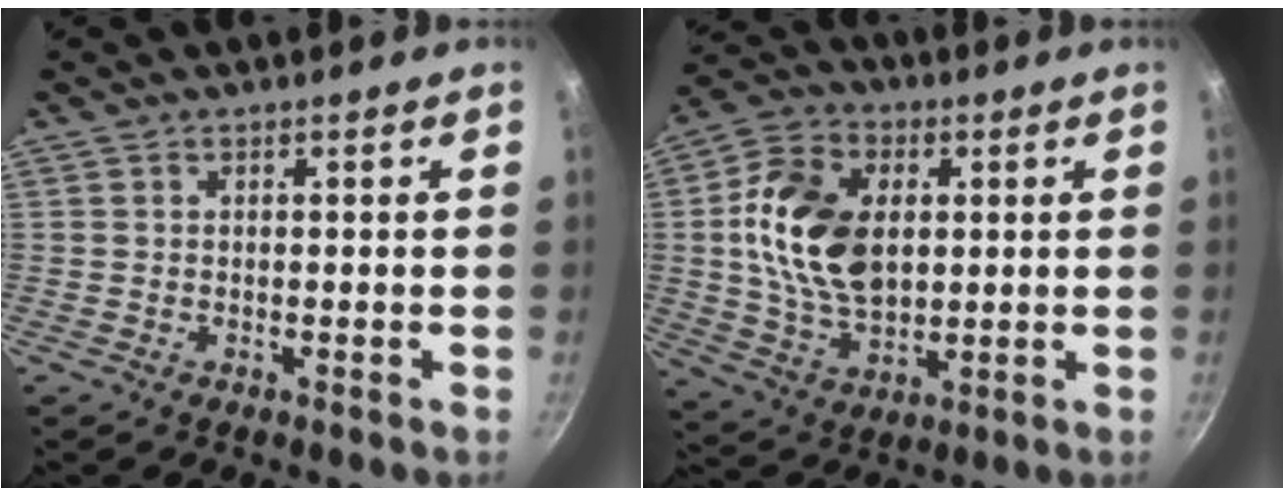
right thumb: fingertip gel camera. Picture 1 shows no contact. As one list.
[{"total": 16.6, "force": [2.1, 10.9, 12.4], "torque": [-0.205, -0.004, 0.037]}]